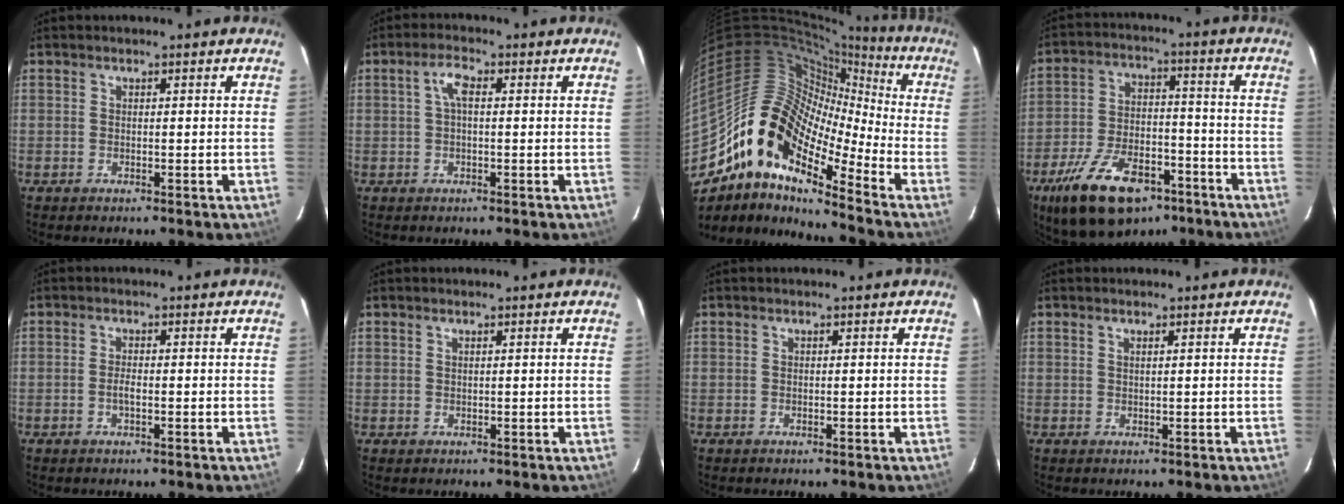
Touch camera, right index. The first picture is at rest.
{"total": 3.1, "force": [0.5, 1.1, 2.8], "torque": [-0.059, 0.011, 0.008]}
{"total": 15.9, "force": [-9.8, 7.0, 10.5], "torque": [-0.168, 0.006, -0.205]}
{"total": 18.7, "force": [-11.7, 9.1, 11.3], "torque": [-0.226, -0.011, -0.187]}
{"total": 1.6, "force": [-0.4, 0.3, 1.5], "torque": [-0.030, 0.000, -0.010]}
{"total": 0.6, "force": [0.3, 0.5, 0.0], "torque": [0.000, 0.002, 0.005]}
{"total": 0.0}
{"total": 0.6, "force": [0.4, -0.1, 0.4], "torque": [-0.008, 0.000, 0.006]}